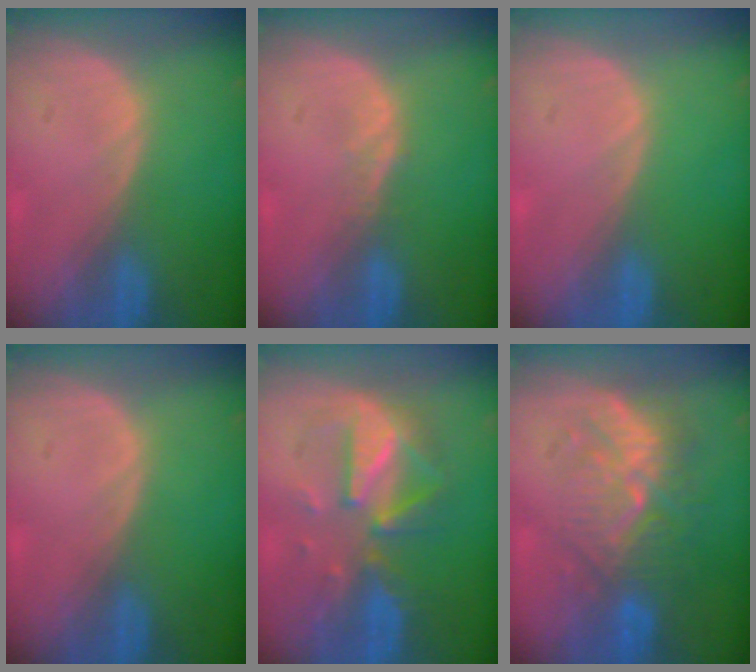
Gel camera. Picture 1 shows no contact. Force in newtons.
{"total": 1.1, "press": 1.1, "slide": 0.1}
{"total": 0.0}
{"total": 0.0}
{"total": 8.0, "press": 8.0, "slide": 0.6}
{"total": 9.1, "press": 8.8, "slide": 2.3}